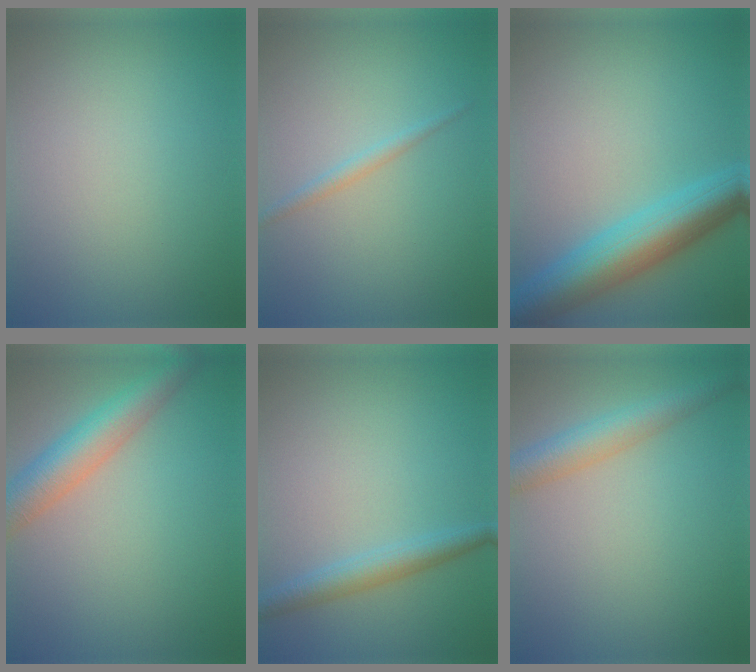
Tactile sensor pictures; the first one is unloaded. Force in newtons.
{"total": 1.1, "press": 1.1, "slide": 0.0}
{"total": 7.7, "press": 7.7, "slide": 0.3}
{"total": 5.4, "press": 5.4, "slide": 0.2}
{"total": 2.7, "press": 2.7, "slide": 0.1}
{"total": 4.1, "press": 4.1, "slide": 0.1}